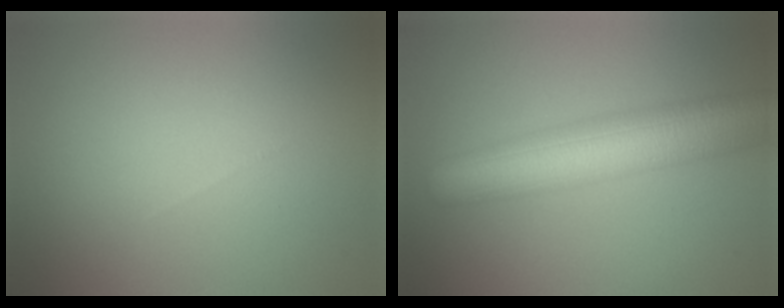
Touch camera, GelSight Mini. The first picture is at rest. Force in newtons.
{"total": 9.4, "press": 9.4, "slide": 0.2}